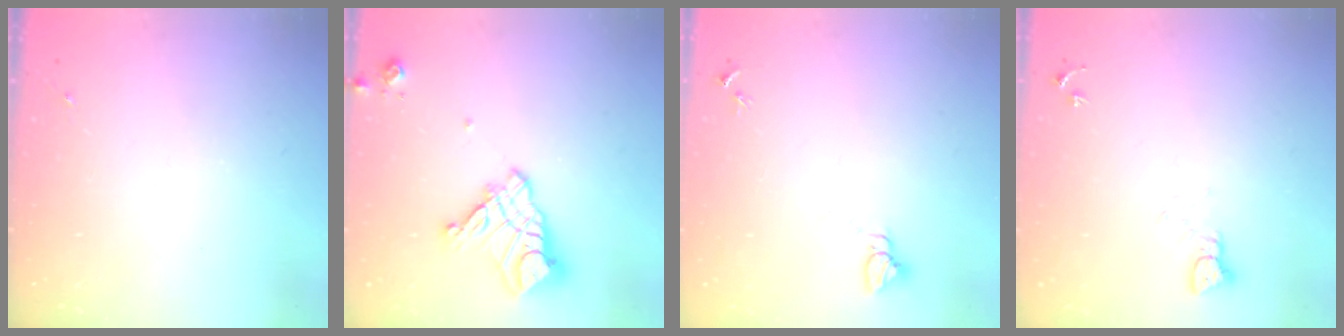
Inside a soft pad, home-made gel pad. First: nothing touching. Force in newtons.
{"total": 14.4, "press": 14.3, "slide": 1.5}
{"total": 3.2, "press": 3.2, "slide": 0.1}
{"total": 2.4, "press": 2.4, "slide": 0.2}